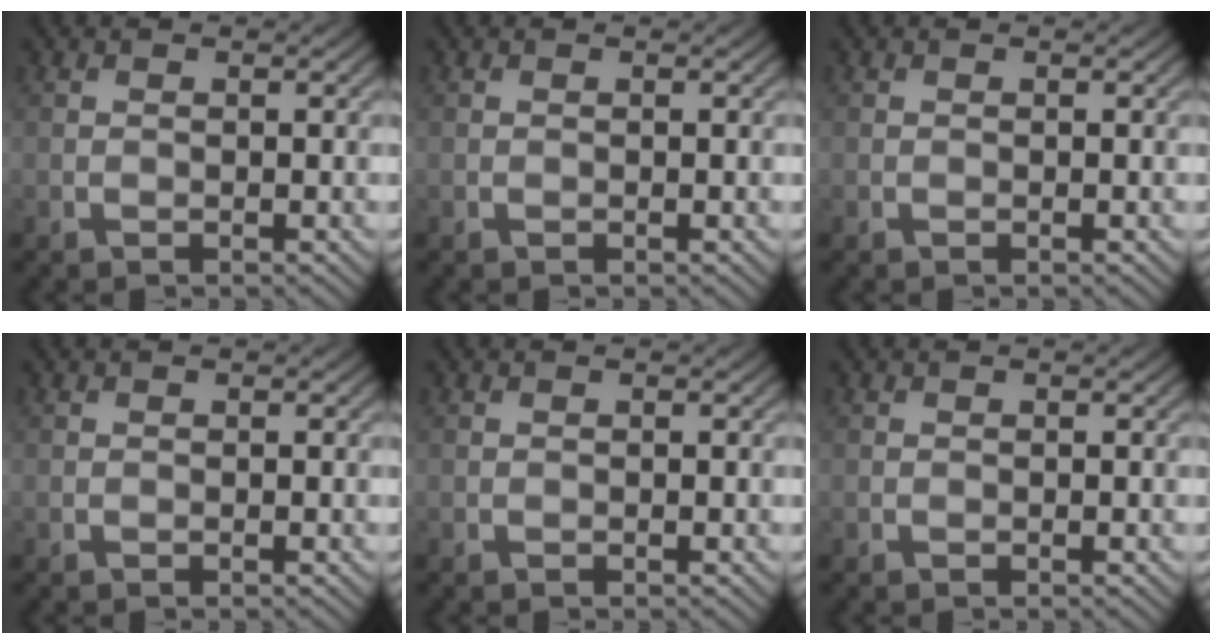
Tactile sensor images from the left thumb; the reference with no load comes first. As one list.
[{"total": 0.0}, {"total": 0.0}, {"total": 0.0}, {"total": 0.0}, {"total": 0.0}]